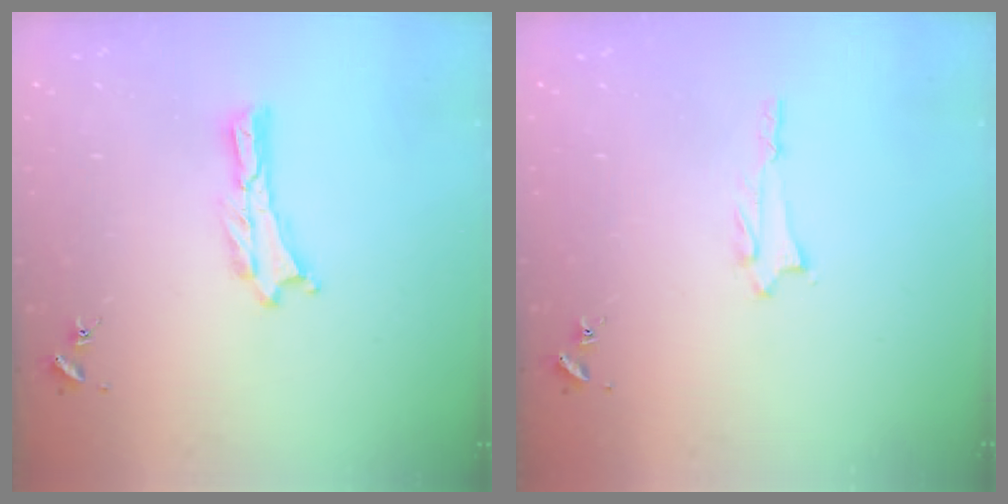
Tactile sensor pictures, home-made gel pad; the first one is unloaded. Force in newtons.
{"total": 1.4, "press": 1.4, "slide": 0.2}